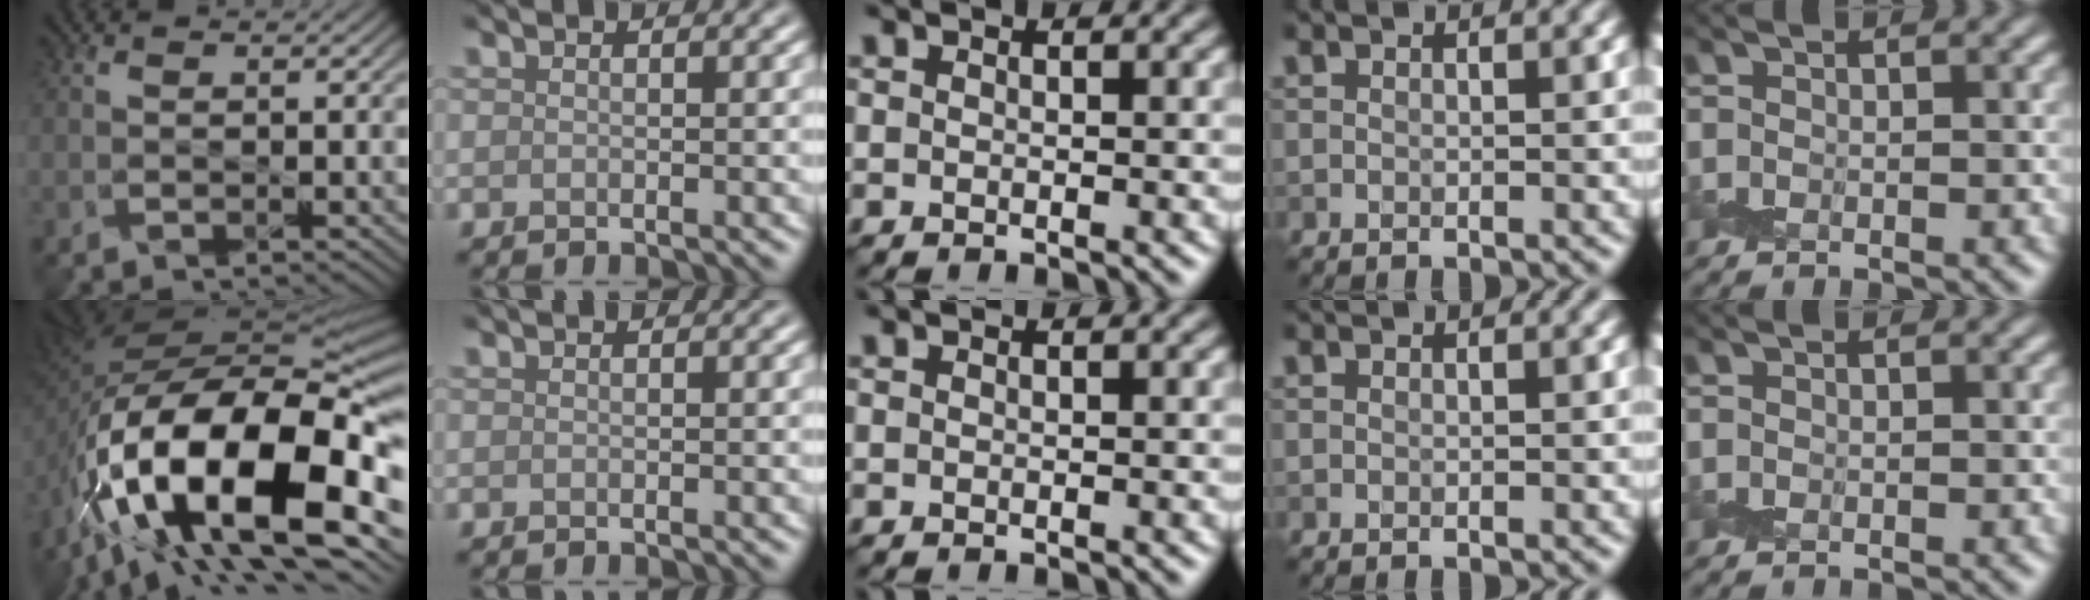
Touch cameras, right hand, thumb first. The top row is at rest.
{"thumb": {"total": 20.9, "force": [-8.2, 10.5, 16.2], "torque": [-0.317, -0.042, -0.123]}}